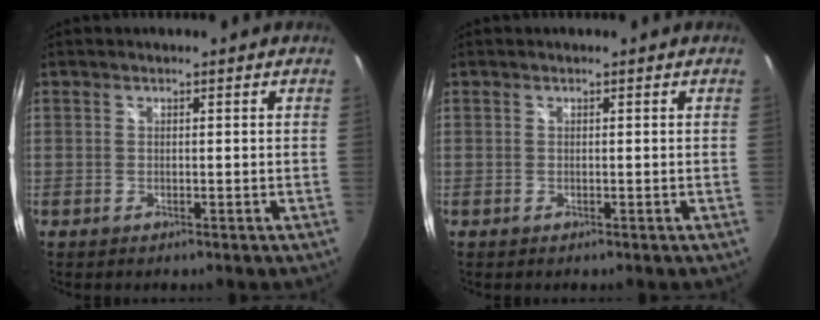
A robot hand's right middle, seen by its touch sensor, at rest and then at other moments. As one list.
[{"total": 0.0}]